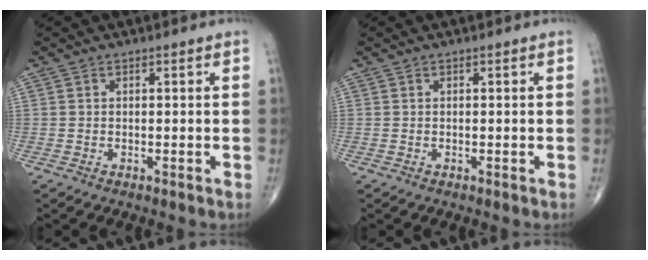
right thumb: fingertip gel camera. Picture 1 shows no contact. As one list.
[{"total": 0.0}]